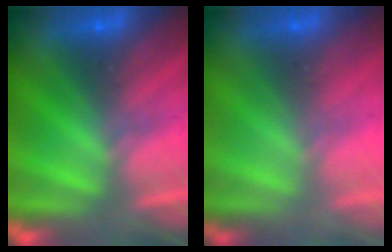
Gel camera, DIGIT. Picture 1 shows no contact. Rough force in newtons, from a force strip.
{"total": 2.9}